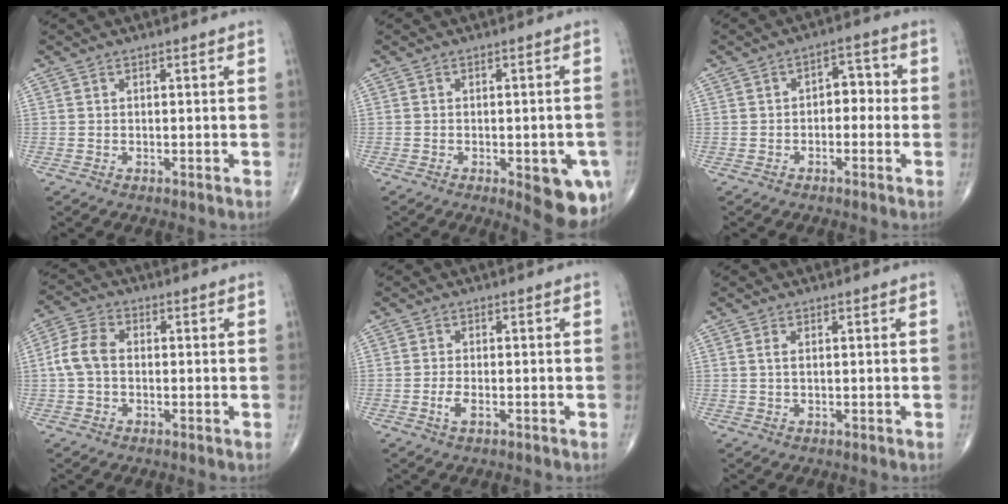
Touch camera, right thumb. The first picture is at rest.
{"total": 10.0, "force": [-3.7, 3.7, 8.5], "torque": [-0.080, 0.000, -0.036]}
{"total": 4.7, "force": [-0.5, 3.1, 3.5], "torque": [-0.025, 0.021, -0.017]}
{"total": 6.1, "force": [-0.3, 4.2, 4.4], "torque": [-0.093, 0.019, -0.014]}
{"total": 2.2, "force": [-0.9, 0.9, 1.8], "torque": [-0.044, 0.002, -0.017]}
{"total": 1.2, "force": [0.4, 0.5, 1.0], "torque": [-0.027, 0.004, 0.009]}